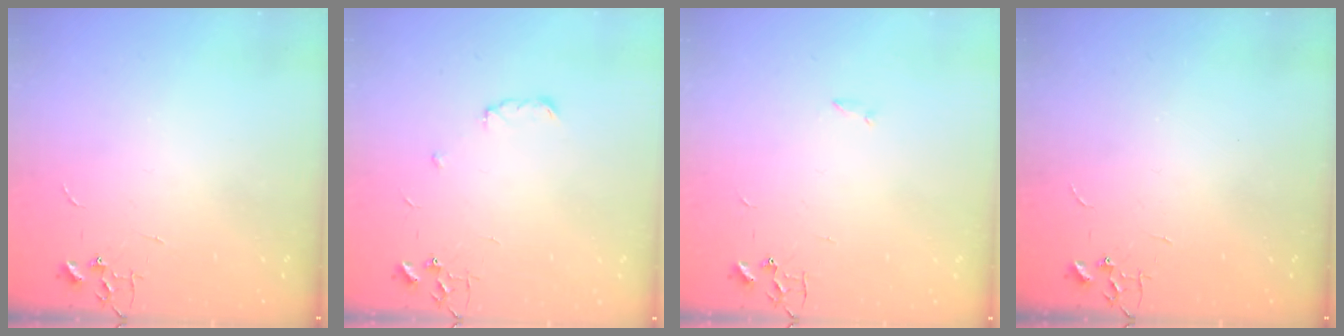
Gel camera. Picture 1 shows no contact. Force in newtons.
{"total": 4.3, "press": 4.2, "slide": 0.6}
{"total": 1.3, "press": 1.3, "slide": 0.3}
{"total": 0.0}